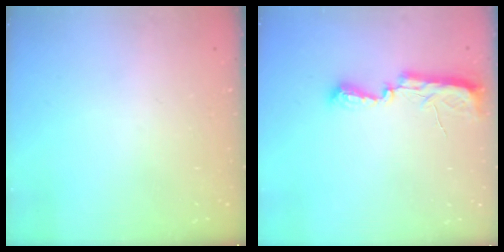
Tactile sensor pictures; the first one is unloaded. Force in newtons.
{"total": 7.7, "press": 7.7, "slide": 0.6}